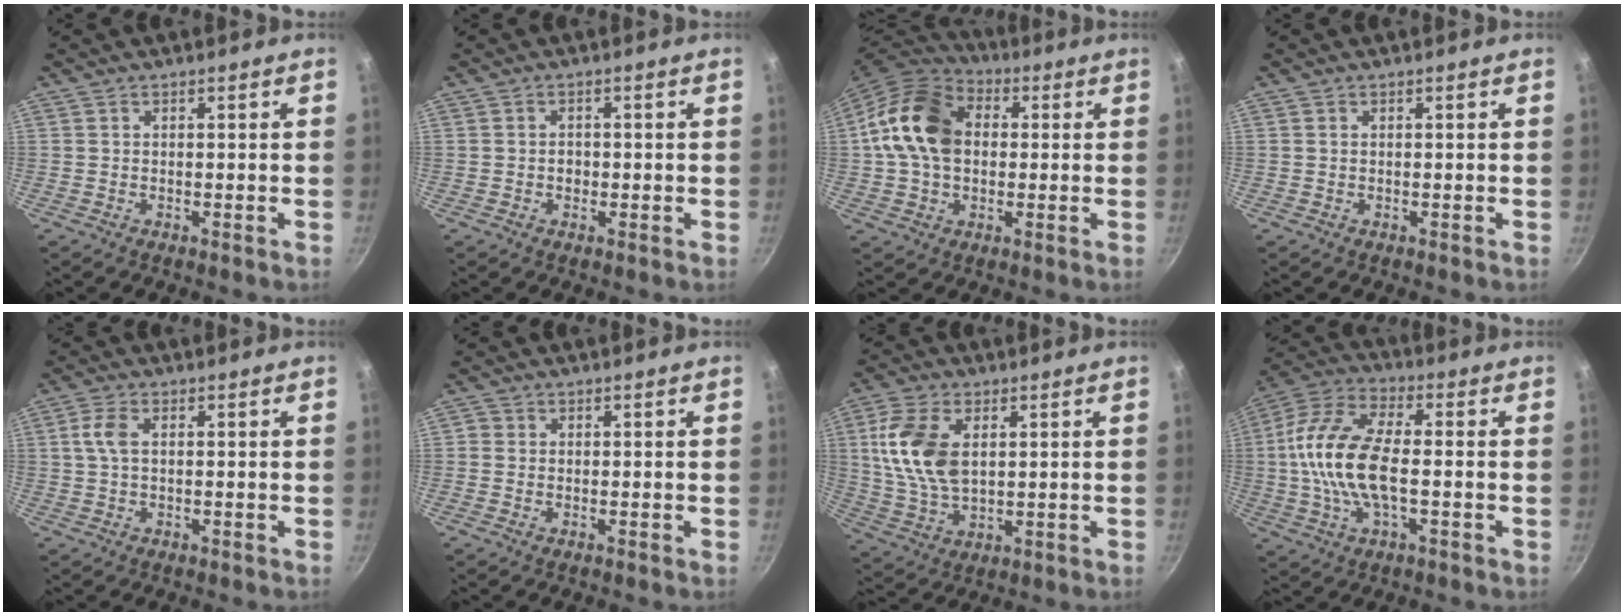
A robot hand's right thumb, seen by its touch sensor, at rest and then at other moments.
{"total": 1.7, "force": [-0.3, 1.4, 0.9], "torque": [-0.008, 0.006, -0.006]}
{"total": 16.2, "force": [1.5, 11.8, 10.9], "torque": [-0.178, 0.023, 0.012]}
{"total": 0.0}
{"total": 3.8, "force": [0.7, 2.1, 3.1], "torque": [-0.071, 0.007, 0.012]}
{"total": 1.1, "force": [0.0, 1.0, 0.4], "torque": [-0.007, 0.002, -0.004]}
{"total": 12.9, "force": [2.8, 7.6, 10.0], "torque": [-0.191, -0.010, 0.060]}
{"total": 16.2, "force": [-0.9, 7.6, 14.2], "torque": [-0.281, 0.031, -0.036]}